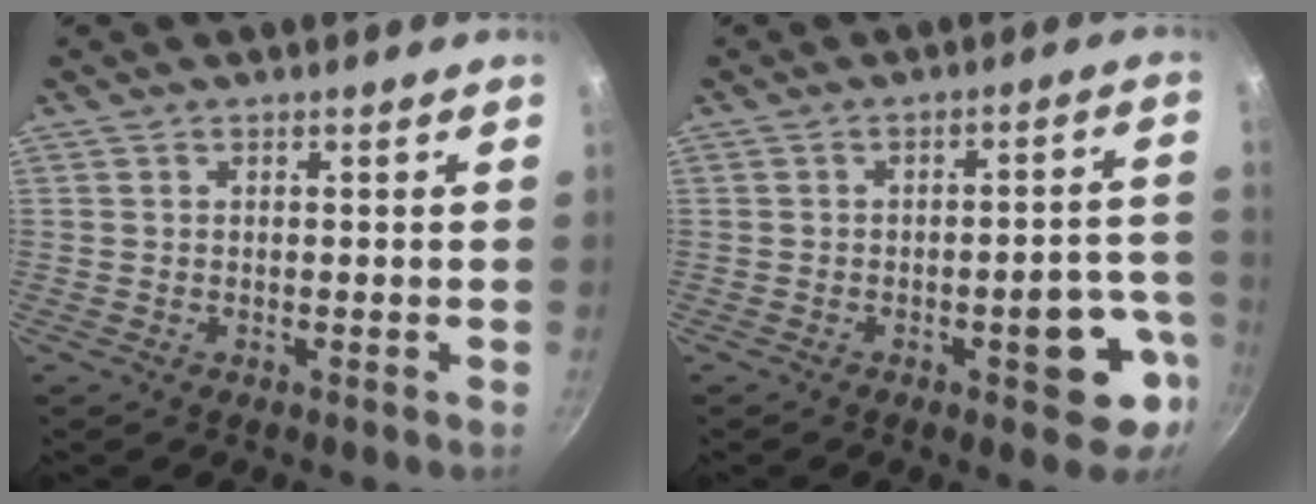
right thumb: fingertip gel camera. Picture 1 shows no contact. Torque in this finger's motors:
{"motor_torque": [1.13, 0.95, 0.88, -0.35, 0.06]}